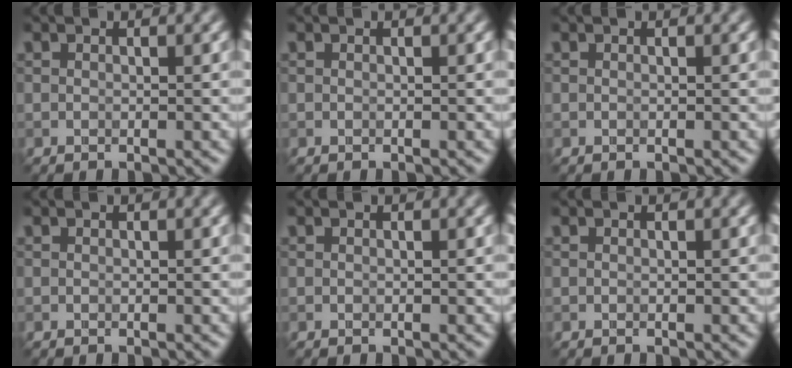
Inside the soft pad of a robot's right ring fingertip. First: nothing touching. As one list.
[{"total": 0.0}, {"total": 0.0}, {"total": 0.0}, {"total": 0.0}, {"total": 0.0}]